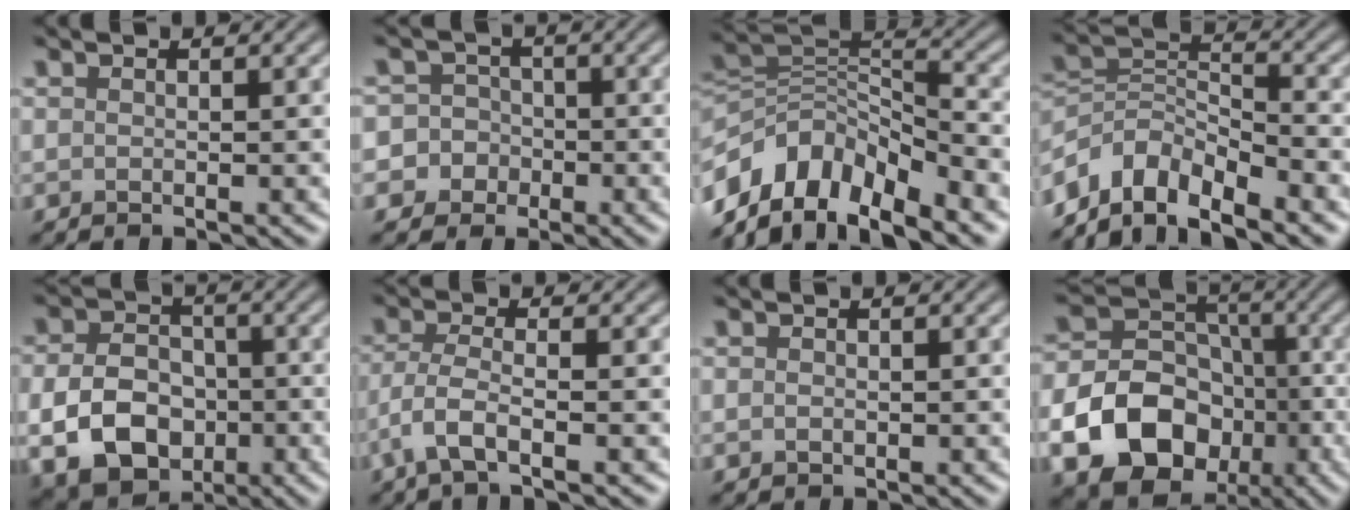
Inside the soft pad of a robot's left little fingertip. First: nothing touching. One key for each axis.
{"total": 7.4, "fx": -2.5, "fy": 6.9, "fz": 0.9, "tx": -0.015, "ty": 0.003, "tz": -0.079}
{"total": 10.2, "fx": -6.3, "fy": 5.3, "fz": 6.0, "tx": -0.107, "ty": 0.010, "tz": -0.121}
{"total": 6.5, "fx": -4.9, "fy": 2.8, "fz": 3.1, "tx": -0.045, "ty": -0.002, "tz": -0.104}
{"total": 8.1, "fx": -2.3, "fy": 5.9, "fz": 5.0, "tx": -0.103, "ty": -0.012, "tz": -0.047}
{"total": 3.1, "fx": -1.6, "fy": 0.6, "fz": 2.6, "tx": -0.061, "ty": -0.002, "tz": -0.043}
{"total": 0.6, "fx": 0.0, "fy": 0.5, "fz": 0.3, "tx": -0.002, "ty": -0.002, "tz": -0.003}
{"total": 14.1, "fx": -5.4, "fy": 11.3, "fz": 6.5, "tx": -0.125, "ty": -0.031, "tz": -0.115}